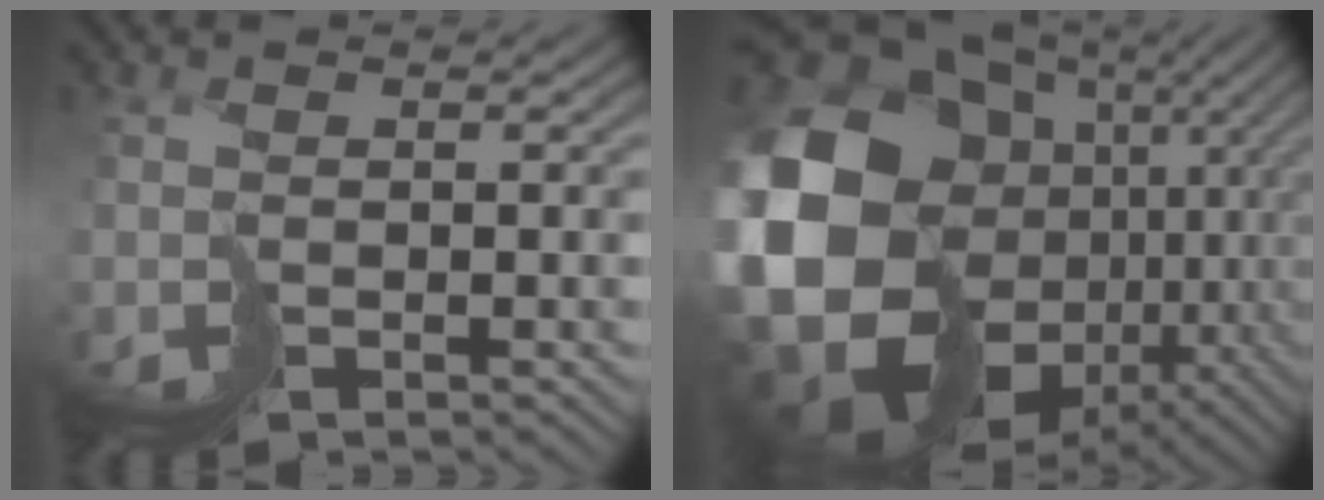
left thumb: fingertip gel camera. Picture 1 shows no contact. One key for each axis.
{"total": 22.2, "fx": 0.4, "fy": 18.4, "fz": 12.4, "tx": -0.283, "ty": -0.073, "tz": 0.017}